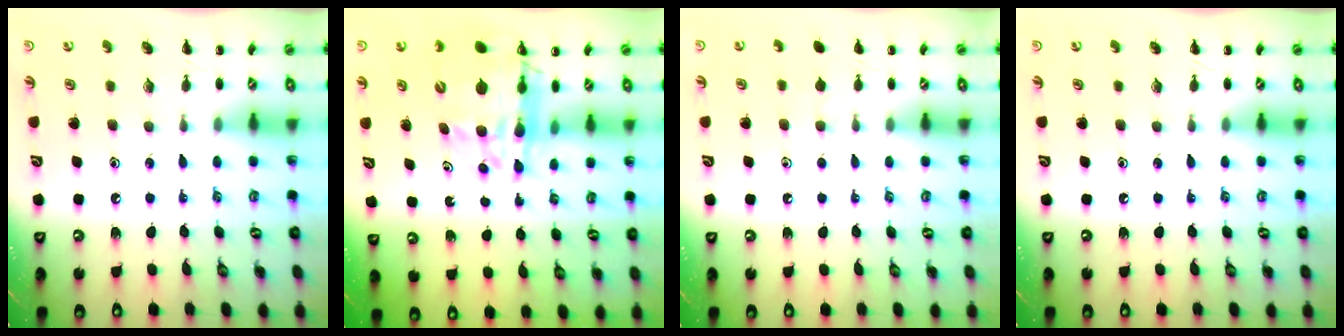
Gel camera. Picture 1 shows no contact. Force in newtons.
{"total": 13.8, "press": 13.3, "slide": 3.7}
{"total": 3.2, "press": 2.9, "slide": 1.3}
{"total": 0.0}